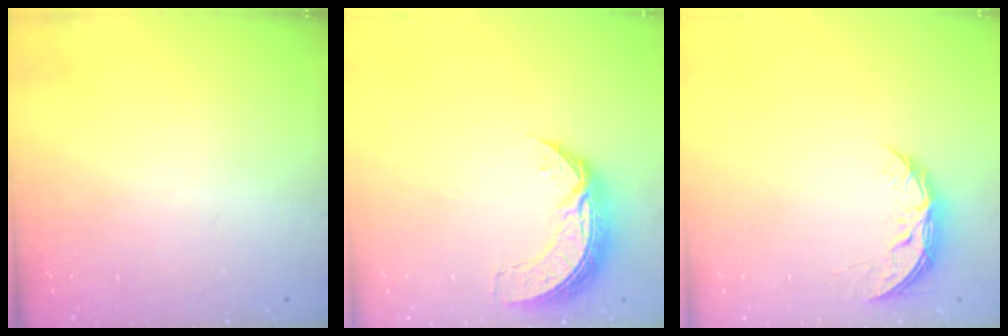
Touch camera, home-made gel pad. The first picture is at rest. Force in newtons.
{"total": 8.6, "press": 8.6, "slide": 0.6}
{"total": 5.4, "press": 5.4, "slide": 0.5}